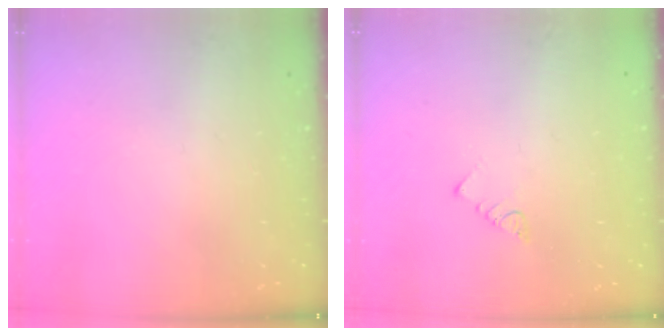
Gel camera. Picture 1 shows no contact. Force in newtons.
{"total": 2.7, "press": 2.7, "slide": 0.5}